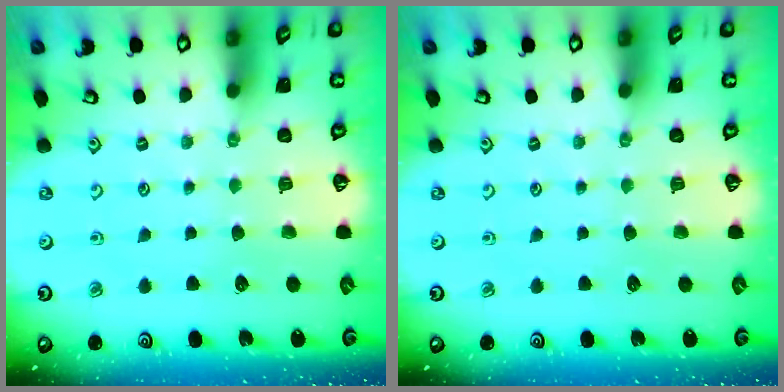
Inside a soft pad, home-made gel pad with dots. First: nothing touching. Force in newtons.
{"total": 0.0}